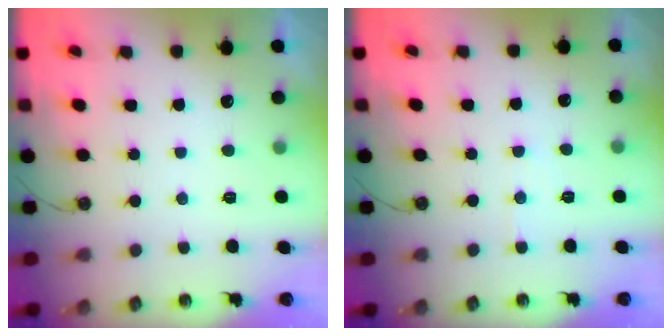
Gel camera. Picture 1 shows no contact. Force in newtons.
{"total": 4.0, "press": 3.9, "slide": 0.6}